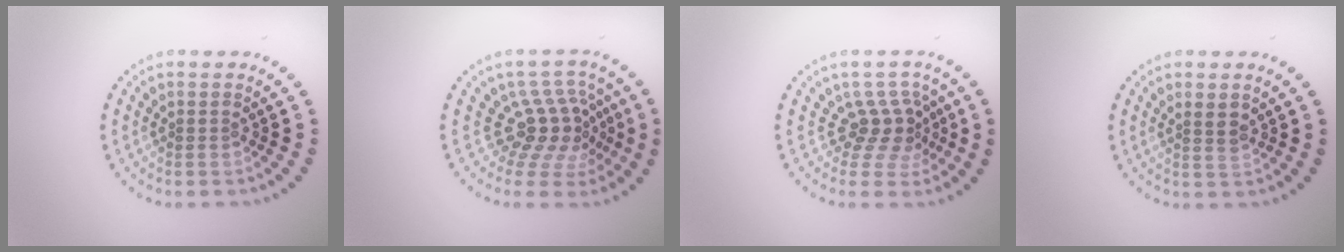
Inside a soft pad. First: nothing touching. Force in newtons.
{"total": 4.0, "press": 2.8, "slide": 2.9}
{"total": 3.0, "press": 2.0, "slide": 2.3}
{"total": 1.2, "press": 1.0, "slide": 0.6}